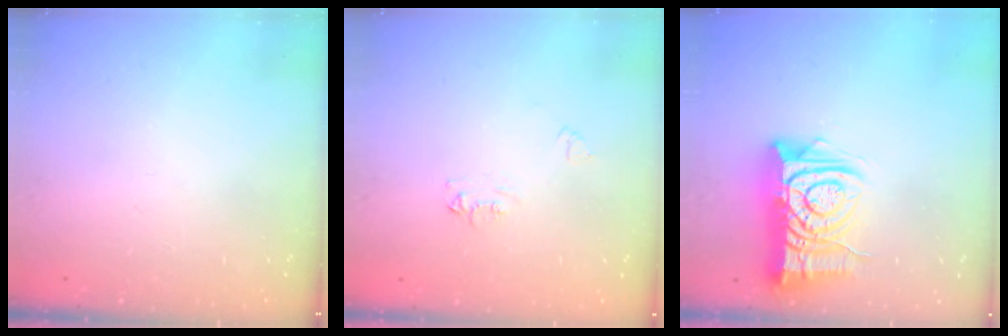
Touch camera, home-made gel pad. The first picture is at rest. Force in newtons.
{"total": 5.0, "press": 5.0, "slide": 0.6}
{"total": 13.2, "press": 13.2, "slide": 1.5}